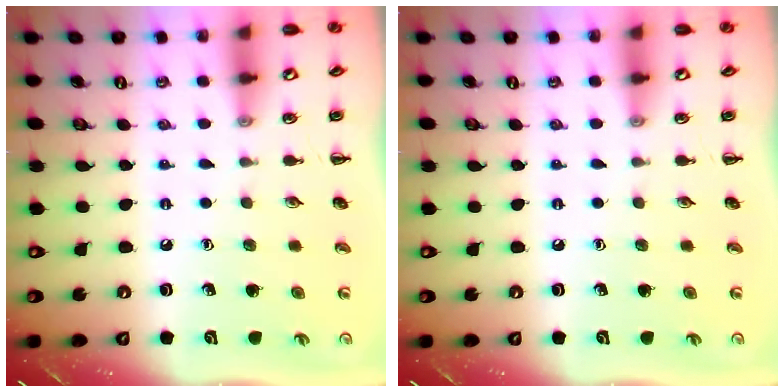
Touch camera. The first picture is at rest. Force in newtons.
{"total": 0.0}